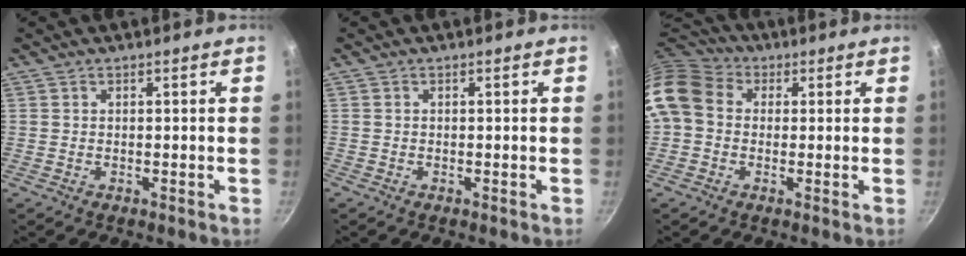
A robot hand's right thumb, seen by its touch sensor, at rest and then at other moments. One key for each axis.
{"total": 0.0}
{"total": 11.3, "fx": 1.2, "fy": 9.2, "fz": 6.4, "tx": -0.105, "ty": 0.024, "tz": 0.002}